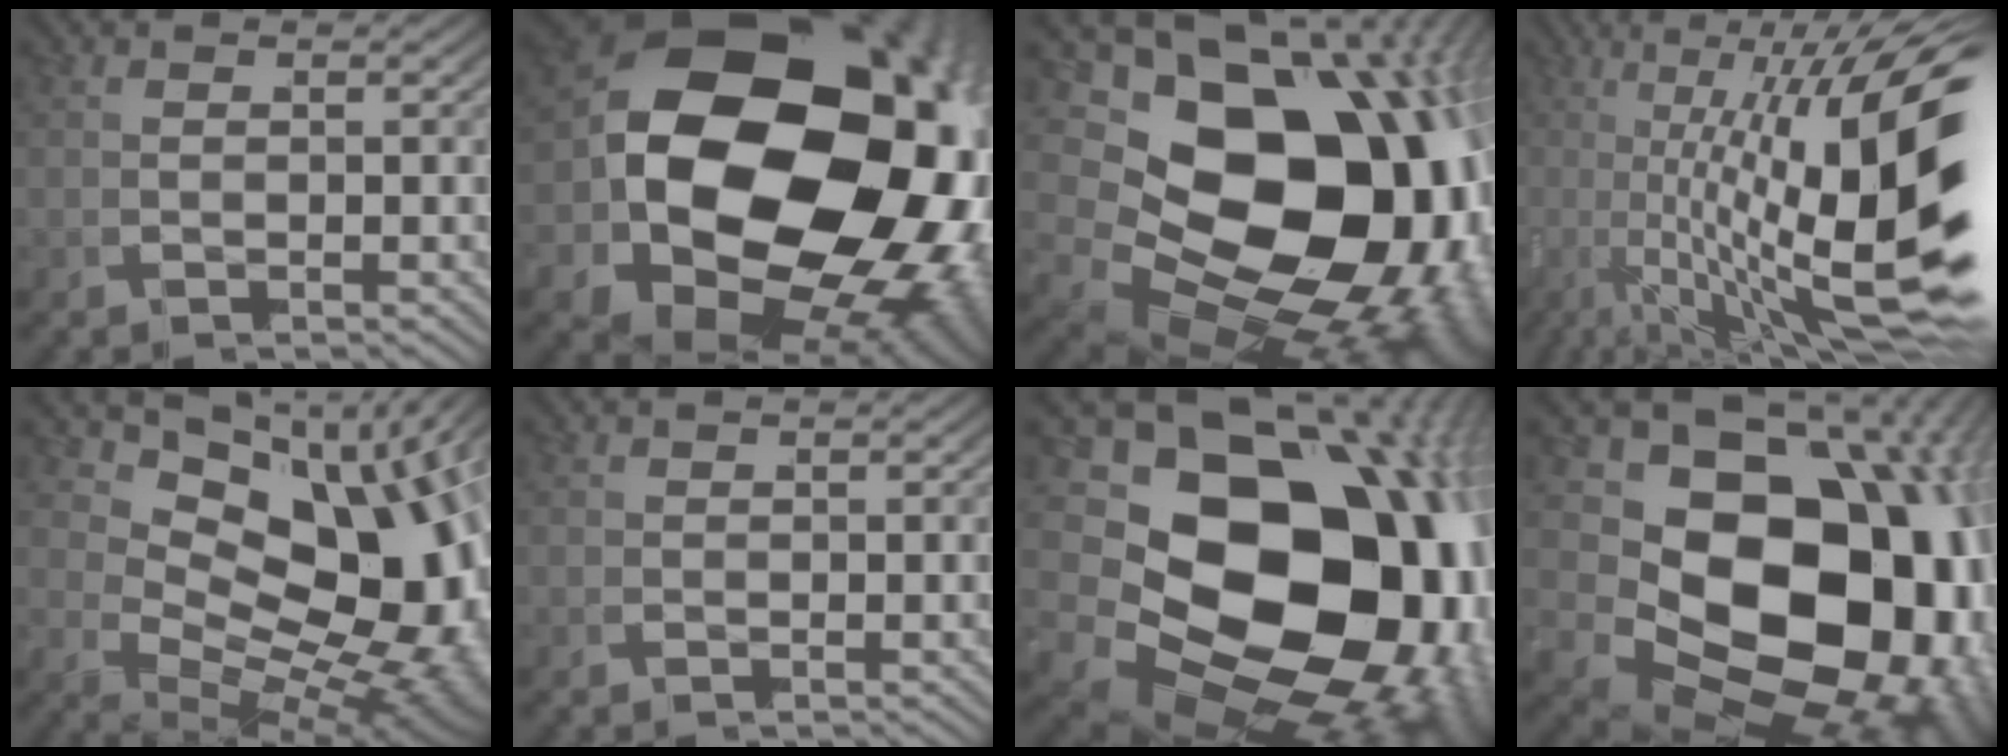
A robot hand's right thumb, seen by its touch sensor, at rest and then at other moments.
{"total": 34.8, "force": [-0.8, 24.4, 24.9], "torque": [-0.402, -0.102, 0.022]}
{"total": 24.8, "force": [-1.5, 17.5, 17.5], "torque": [-0.306, -0.083, 0.010]}
{"total": 16.8, "force": [-0.5, 9.3, 13.9], "torque": [-0.238, -0.072, 0.029]}
{"total": 15.2, "force": [1.4, 9.9, 11.5], "torque": [-0.168, -0.046, 0.045]}
{"total": 0.0}
{"total": 27.8, "force": [-2.2, 19.9, 19.3], "torque": [-0.345, -0.101, 0.005]}
{"total": 24.6, "force": [-1.5, 17.3, 17.4], "torque": [-0.295, -0.100, 0.020]}